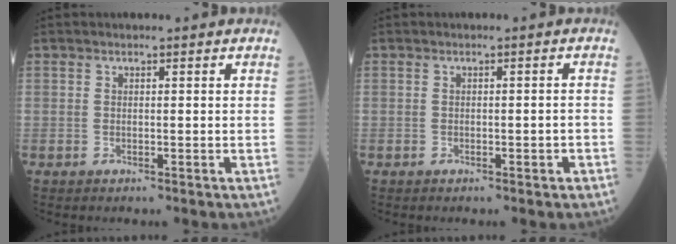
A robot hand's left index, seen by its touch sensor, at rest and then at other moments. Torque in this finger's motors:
{"motor_torque": [-0.18, 0.03, -0.04, -0.01]}